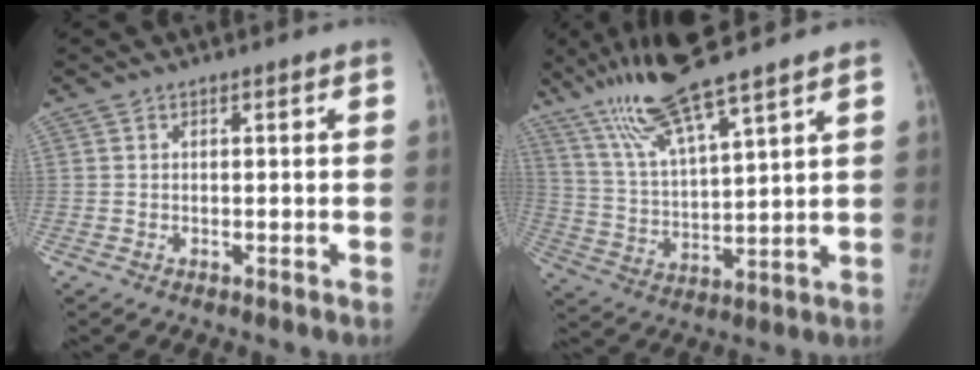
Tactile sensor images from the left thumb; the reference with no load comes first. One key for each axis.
{"total": 15.2, "fx": 11.3, "fy": 1.6, "fz": 10.0, "tx": -0.184, "ty": -0.044, "tz": 0.220}